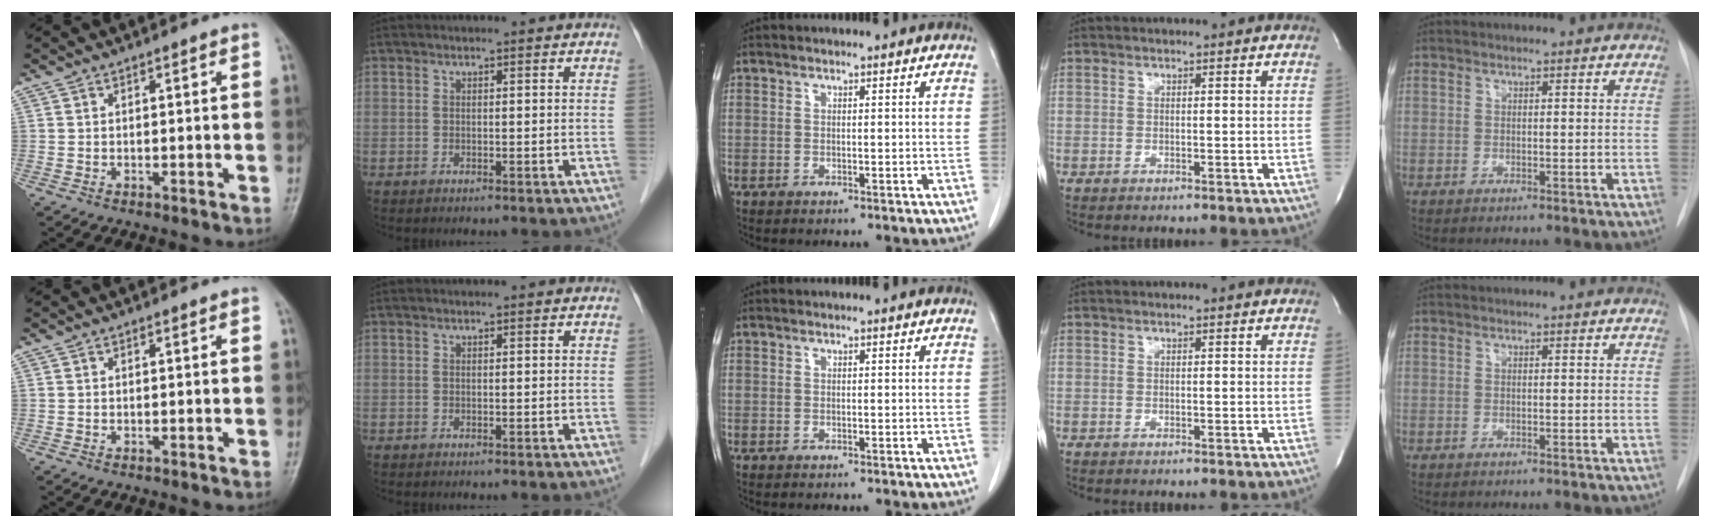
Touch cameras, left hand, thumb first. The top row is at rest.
{}